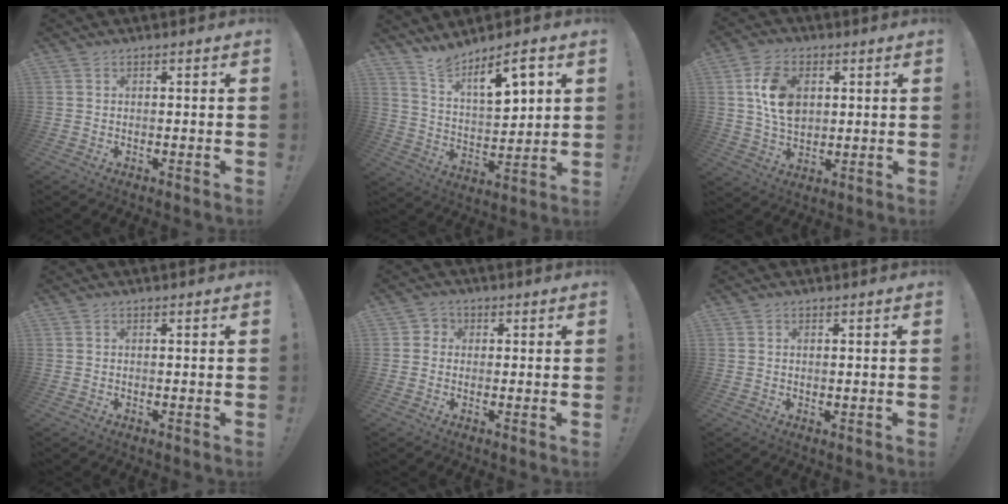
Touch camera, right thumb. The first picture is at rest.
{"total": 10.9, "force": [7.9, 3.1, 6.7], "torque": [-0.107, -0.051, 0.137]}
{"total": 12.5, "force": [2.8, 8.9, 8.3], "torque": [-0.139, 0.011, 0.053]}
{"total": 0.0}
{"total": 2.8, "force": [-0.6, 2.5, 1.1], "torque": [-0.014, 0.008, -0.011]}
{"total": 0.5, "force": [0.4, 0.0, 0.3], "torque": [-0.001, -0.003, 0.007]}